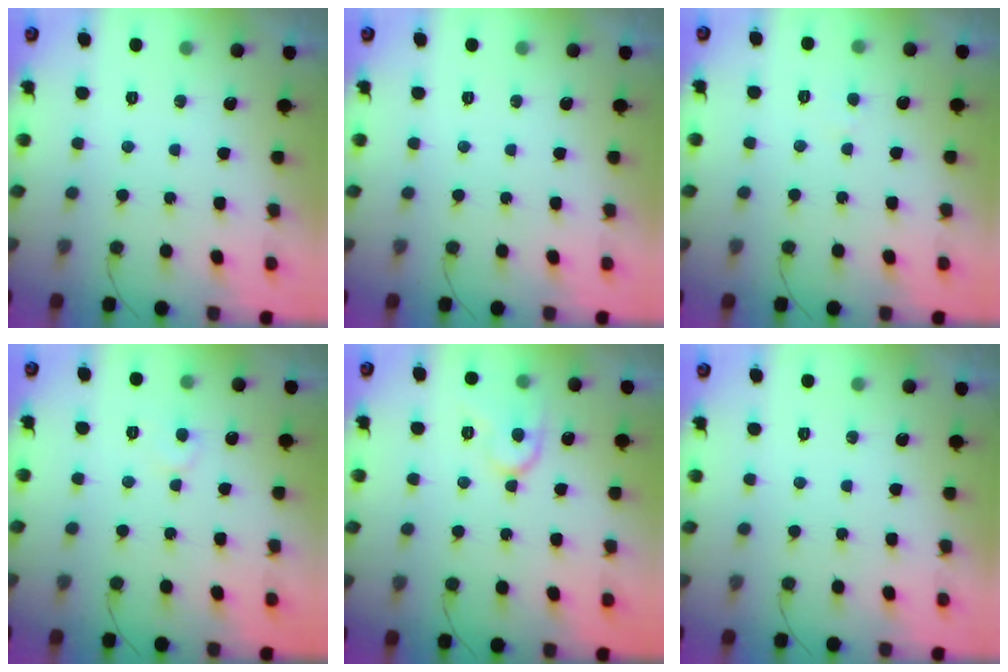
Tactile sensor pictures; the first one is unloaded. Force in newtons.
{"total": 0.0}
{"total": 2.6, "press": 2.6, "slide": 0.2}
{"total": 5.5, "press": 5.5, "slide": 0.5}
{"total": 10.5, "press": 10.4, "slide": 0.9}
{"total": 0.0}